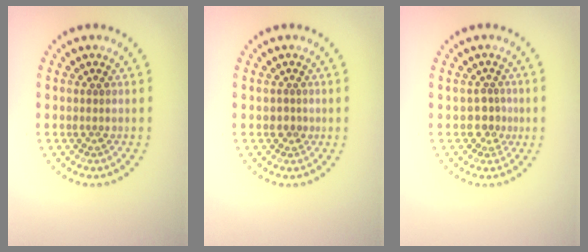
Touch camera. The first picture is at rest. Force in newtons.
{"total": 0.7, "press": 0.4, "slide": 0.5}
{"total": 1.7, "press": 1.4, "slide": 0.9}